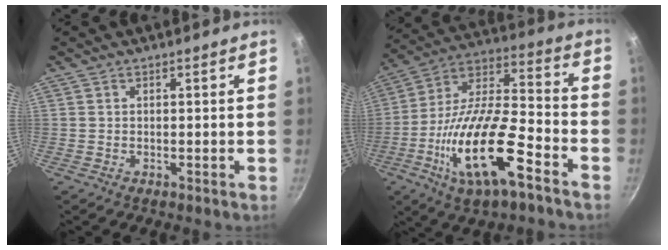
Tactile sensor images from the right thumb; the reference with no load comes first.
{"total": 21.9, "force": [-9.5, 7.6, 18.3], "torque": [-0.325, 0.035, -0.178]}